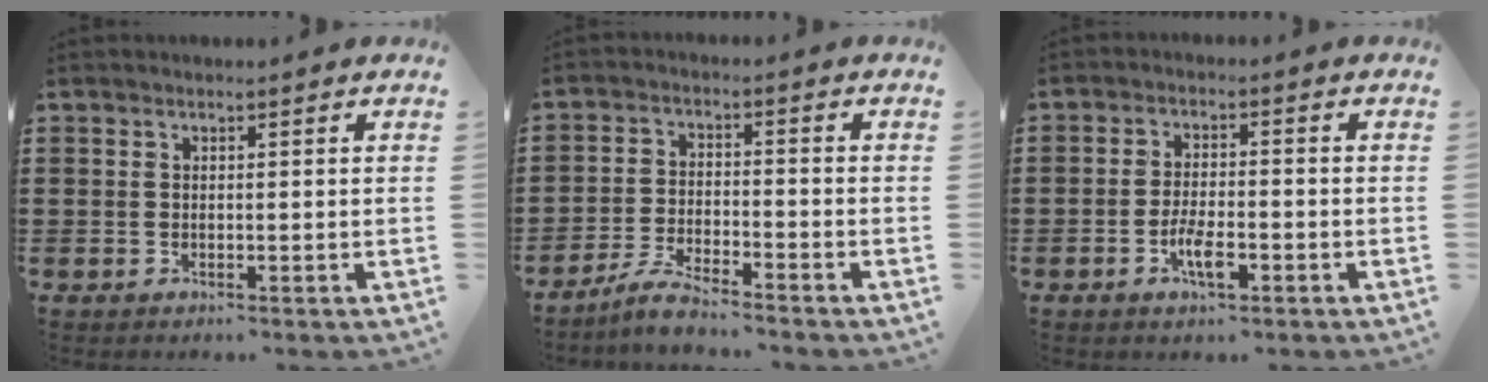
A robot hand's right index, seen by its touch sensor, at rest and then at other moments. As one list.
[{"total": 4.5, "force": [-4.2, 0.2, 1.6], "torque": [-0.043, -0.001, -0.083]}, {"total": 4.8, "force": [-2.1, 1.6, 4.0], "torque": [-0.078, 0.002, -0.040]}]